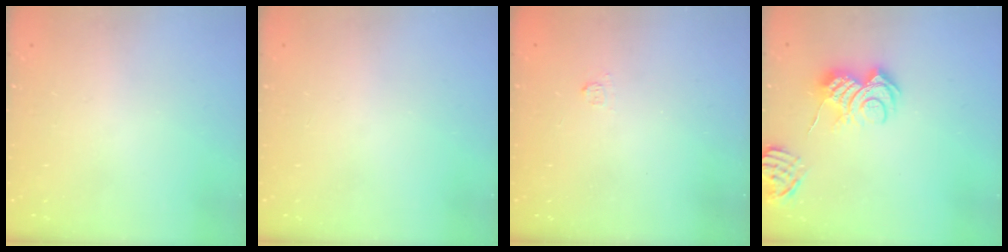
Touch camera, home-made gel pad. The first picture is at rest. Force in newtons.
{"total": 0.0}
{"total": 2.2, "press": 2.0, "slide": 0.9}
{"total": 9.6, "press": 9.5, "slide": 1.4}